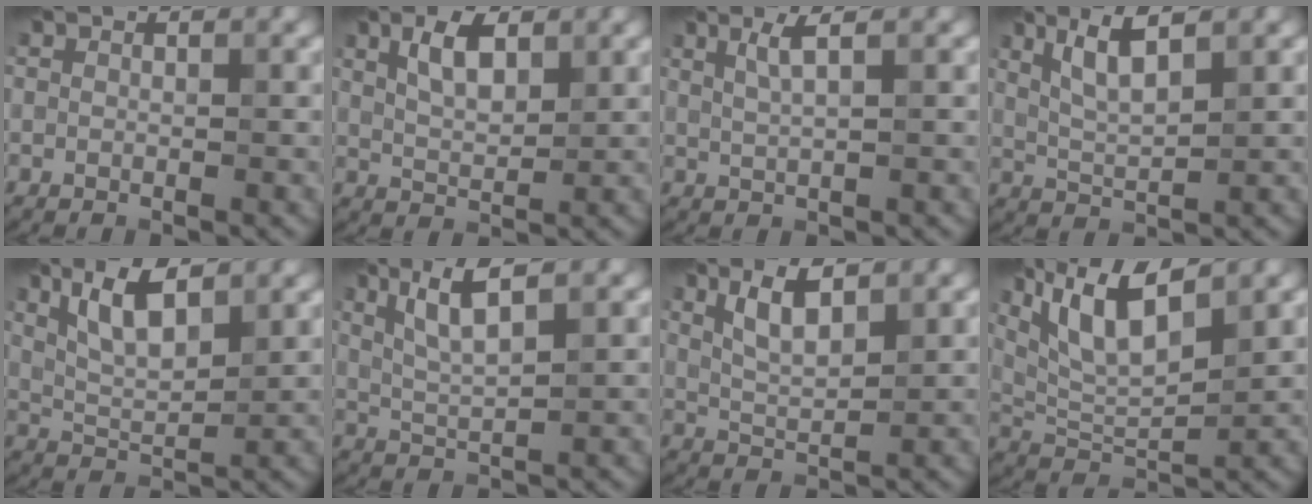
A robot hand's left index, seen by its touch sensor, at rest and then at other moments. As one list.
[{"total": 3.3, "force": [1.7, 1.4, 2.5], "torque": [-0.052, 0.010, 0.032]}, {"total": 1.9, "force": [1.1, 0.2, 1.6], "torque": [-0.029, 0.009, 0.018]}, {"total": 3.6, "force": [2.0, 0.6, 2.9], "torque": [-0.061, 0.006, 0.041]}, {"total": 5.0, "force": [2.7, 1.5, 3.9], "torque": [-0.081, 0.006, 0.051]}, {"total": 4.1, "force": [2.0, 0.6, 3.5], "torque": [-0.073, 0.008, 0.041]}, {"total": 3.3, "force": [1.9, 0.9, 2.6], "torque": [-0.057, 0.006, 0.038]}, {"total": 7.8, "force": [4.6, 2.1, 6.0], "torque": [-0.124, 0.013, 0.091]}]